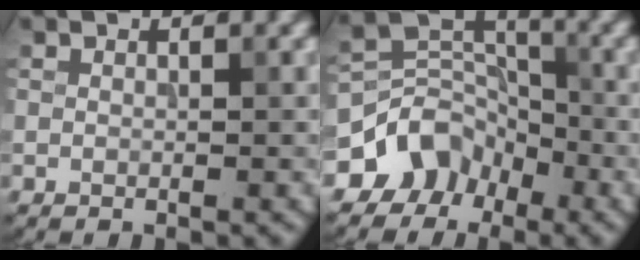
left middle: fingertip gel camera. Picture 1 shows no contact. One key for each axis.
{"total": 6.4, "fx": -3.9, "fy": 4.7, "fz": 1.9, "tx": -0.009, "ty": 0.014, "tz": -0.077}